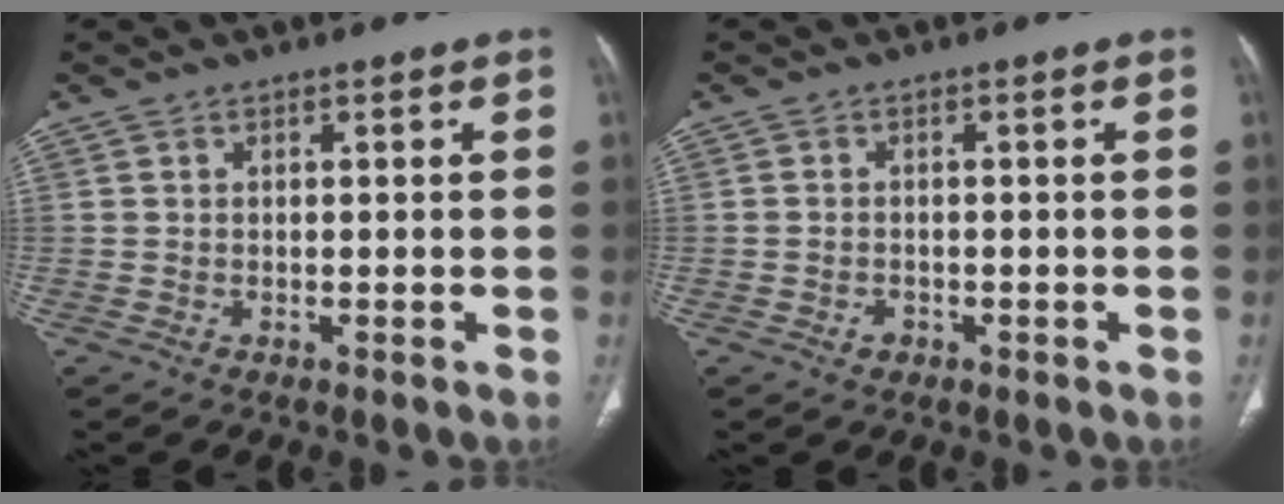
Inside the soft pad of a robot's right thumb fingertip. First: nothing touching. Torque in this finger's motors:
{"motor_torque": [-0.12, 0.23, -0.02, 0.48, 0.07]}